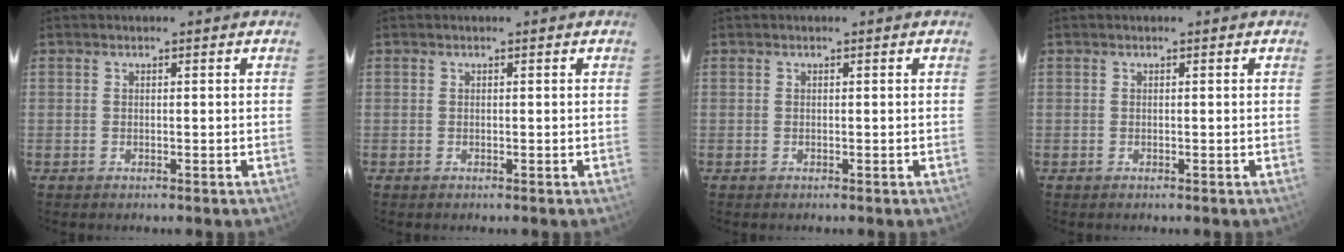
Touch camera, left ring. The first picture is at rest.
{"total": 0.0}
{"total": 0.0}
{"total": 0.0}